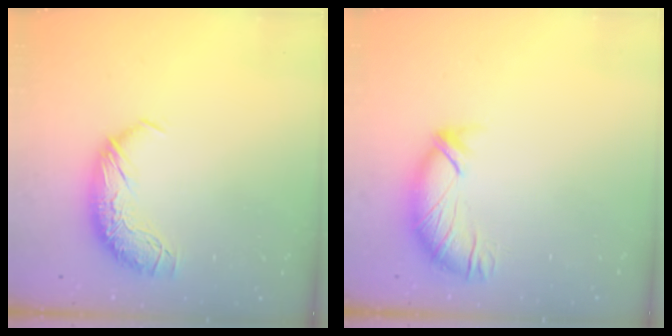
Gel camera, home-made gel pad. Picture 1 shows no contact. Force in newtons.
{"total": 3.0, "press": 2.9, "slide": 0.8}